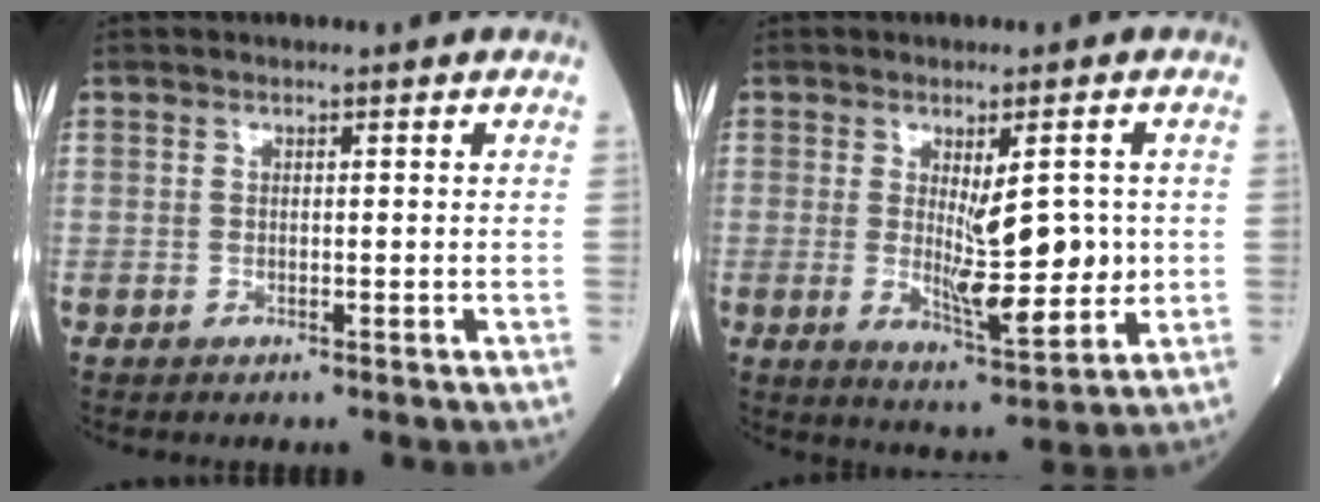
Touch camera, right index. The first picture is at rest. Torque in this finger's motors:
{"motor_torque": [0.29, -0.05, 0.19, 0.06]}